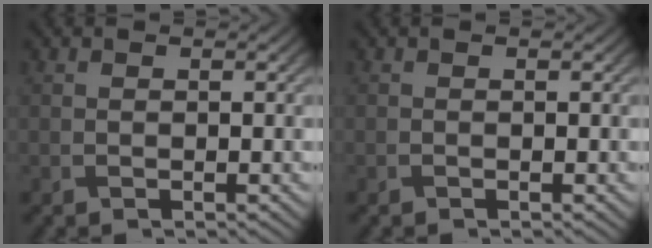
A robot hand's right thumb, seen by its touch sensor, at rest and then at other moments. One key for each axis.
{"total": 0.0}